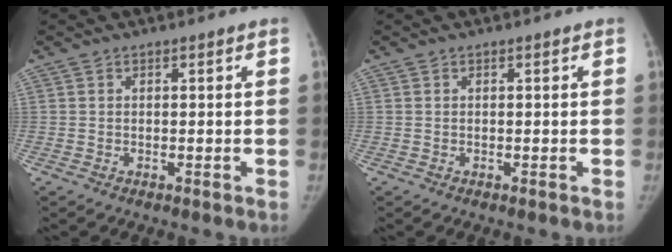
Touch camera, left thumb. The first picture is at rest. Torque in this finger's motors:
{"motor_torque": [0.07, -0.02, 0.47, -0.47, 0.09]}